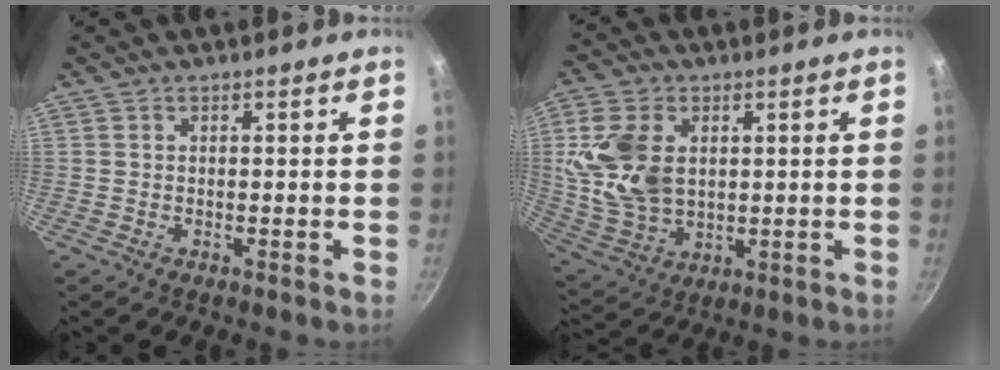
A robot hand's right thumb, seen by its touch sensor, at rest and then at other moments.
{"total": 13.7, "force": [2.3, 9.3, 9.7], "torque": [-0.176, -0.011, 0.056]}